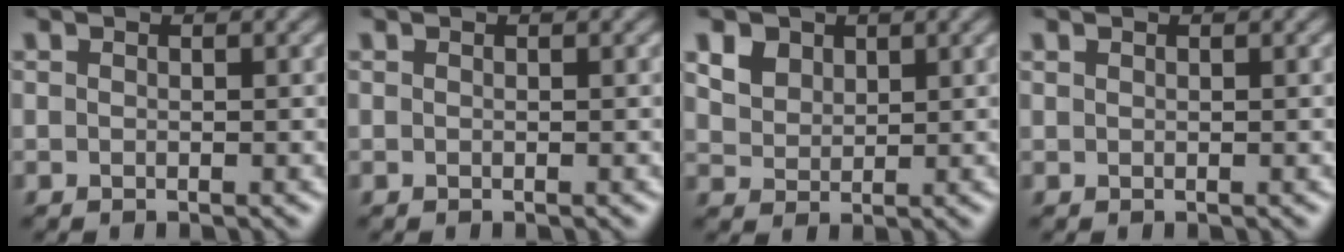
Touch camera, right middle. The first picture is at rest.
{"total": 0.0}
{"total": 5.1, "force": [3.0, 3.5, 2.3], "torque": [-0.073, 0.010, 0.054]}
{"total": 0.0}